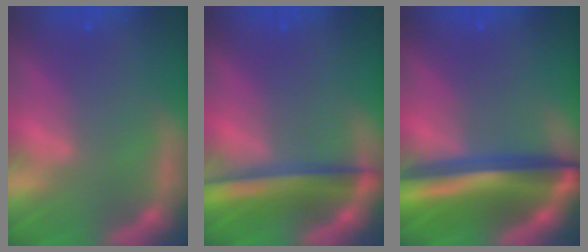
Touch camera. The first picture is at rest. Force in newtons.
{"total": 5.0}
{"total": 9.1}